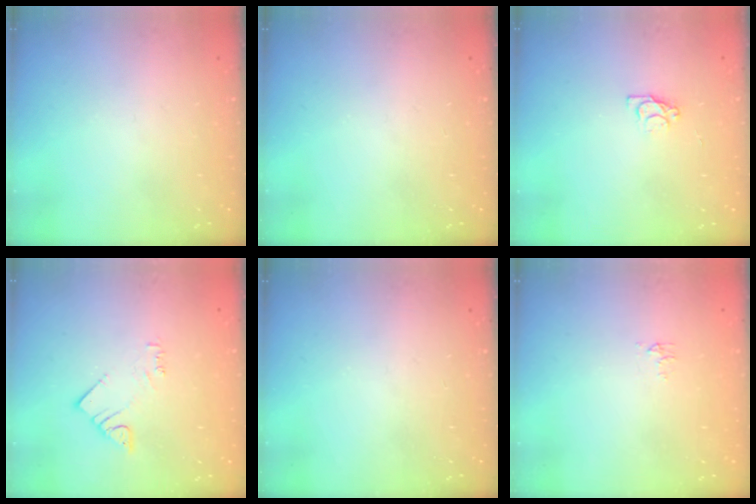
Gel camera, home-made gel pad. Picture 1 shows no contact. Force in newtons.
{"total": 0.0}
{"total": 4.1, "press": 4.1, "slide": 0.4}
{"total": 3.4, "press": 3.3, "slide": 0.6}
{"total": 0.0}
{"total": 3.3, "press": 3.2, "slide": 0.7}